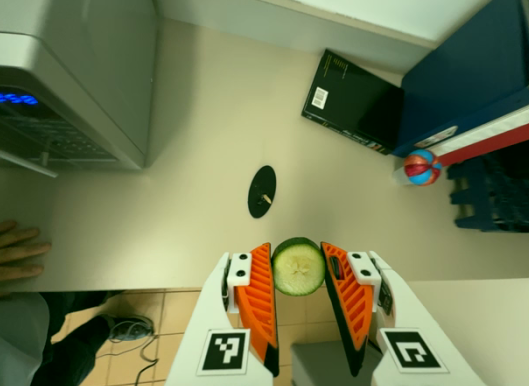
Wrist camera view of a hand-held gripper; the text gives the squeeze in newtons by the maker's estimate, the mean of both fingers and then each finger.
{"total": 7.5, "left": 7.3, "right": 7.8}